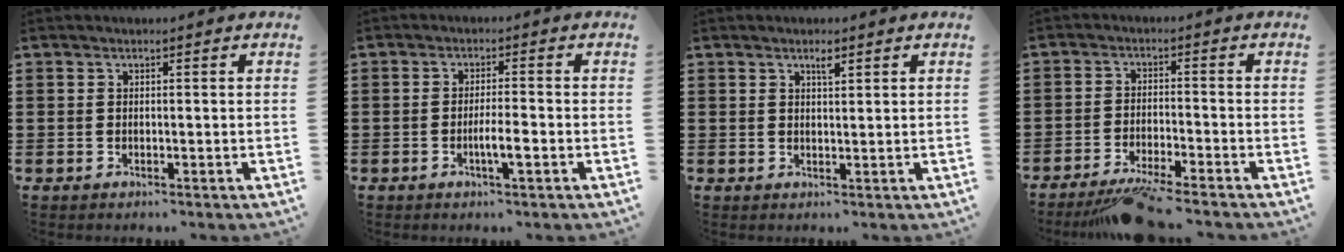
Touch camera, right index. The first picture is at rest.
{"total": 3.5, "force": [-1.4, 0.3, 3.2], "torque": [-0.055, -0.001, -0.025]}
{"total": 1.6, "force": [1.1, 0.4, 1.2], "torque": [-0.018, -0.001, 0.016]}
{"total": 4.9, "force": [-4.4, -0.2, 2.1], "torque": [-0.042, -0.011, -0.083]}